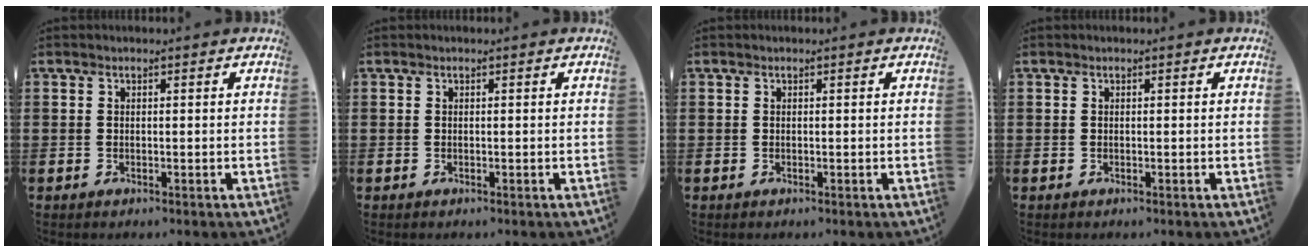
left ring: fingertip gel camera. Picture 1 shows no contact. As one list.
[{"total": 0.0}, {"total": 0.0}, {"total": 0.0}]